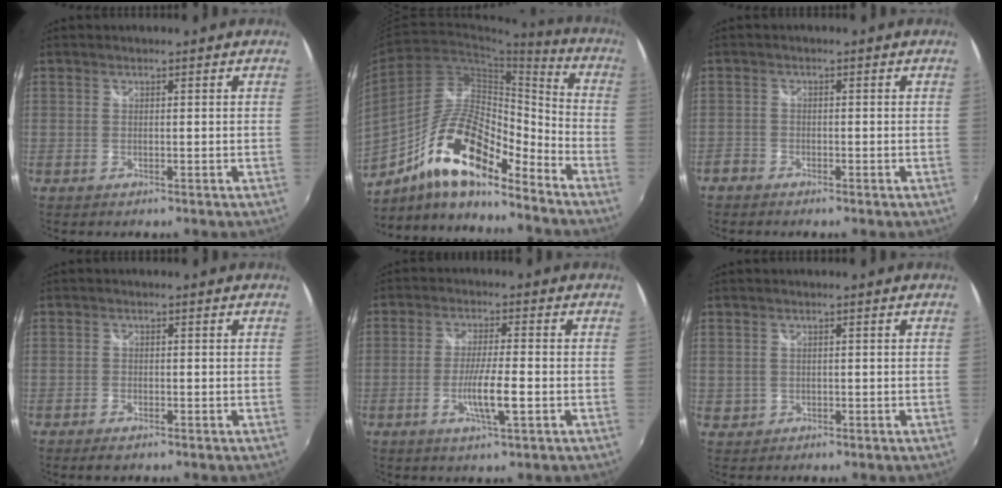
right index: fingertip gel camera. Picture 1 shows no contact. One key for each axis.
{"total": 17.8, "fx": -11.4, "fy": 5.3, "fz": 12.6, "tx": -0.229, "ty": 0.002, "tz": -0.213}
{"total": 2.3, "fx": -1.9, "fy": 1.2, "fz": 0.5, "tx": -0.018, "ty": -0.003, "tz": -0.039}
{"total": 1.6, "fx": -1.2, "fy": 0.6, "fz": 0.9, "tx": -0.023, "ty": -0.006, "tz": -0.024}
{"total": 6.7, "fx": -2.2, "fy": 0.4, "fz": 6.3, "tx": -0.117, "ty": -0.010, "tz": -0.039}
{"total": 1.5, "fx": 0.3, "fy": 1.4, "fz": 0.4, "tx": -0.006, "ty": 0.001, "tz": 0.007}